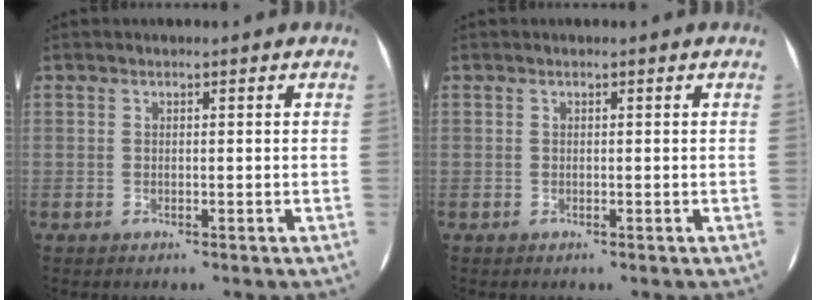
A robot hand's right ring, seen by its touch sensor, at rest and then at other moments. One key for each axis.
{"total": 0.0}